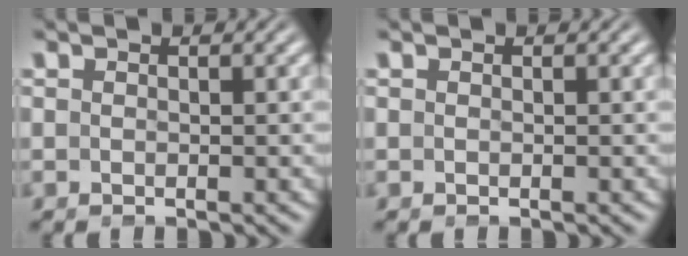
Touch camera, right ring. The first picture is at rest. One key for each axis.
{"total": 0.0}